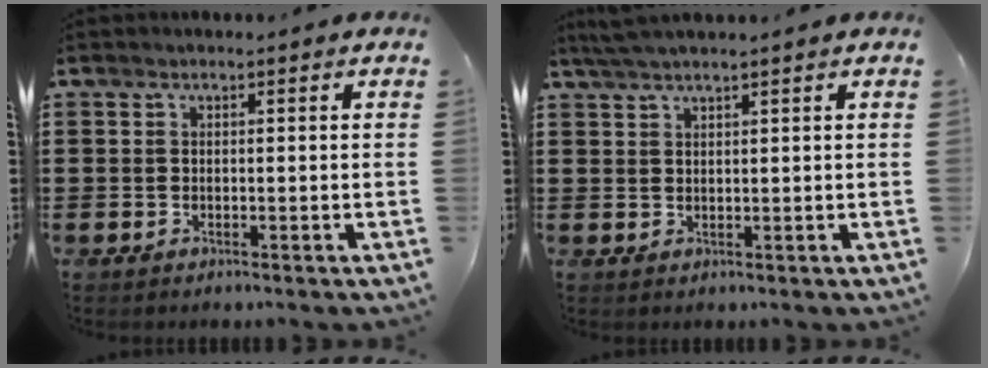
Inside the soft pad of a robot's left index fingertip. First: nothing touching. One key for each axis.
{"total": 2.3, "fx": 2.0, "fy": -0.1, "fz": 1.2, "tx": -0.028, "ty": 0.002, "tz": 0.037}